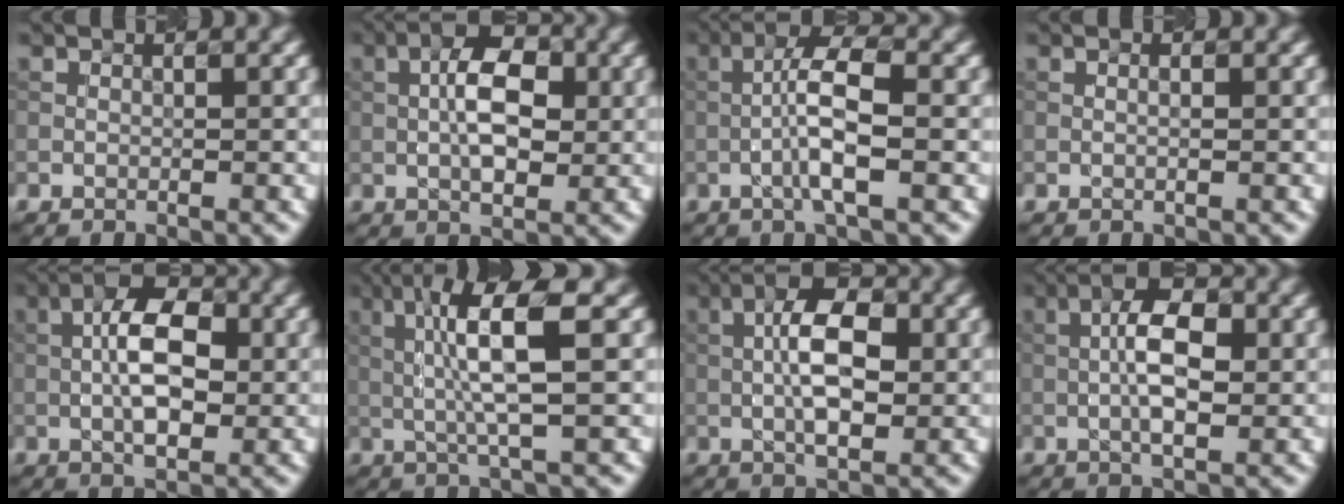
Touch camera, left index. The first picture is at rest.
{"total": 5.9, "force": [0.4, 2.8, 5.1], "torque": [-0.085, 0.010, 0.000]}
{"total": 4.9, "force": [-1.1, 0.8, 4.7], "torque": [-0.089, 0.016, -0.028]}
{"total": 0.7, "force": [0.2, 0.2, 0.7], "torque": [-0.007, -0.010, 0.002]}
{"total": 6.5, "force": [0.2, 3.0, 5.7], "torque": [-0.098, 0.012, -0.005]}
{"total": 6.5, "force": [1.0, 0.8, 6.4], "torque": [-0.127, 0.009, 0.022]}
{"total": 6.5, "force": [0.3, 2.7, 5.9], "torque": [-0.102, 0.011, -0.003]}
{"total": 5.7, "force": [0.1, 2.2, 5.2], "torque": [-0.095, 0.008, -0.006]}